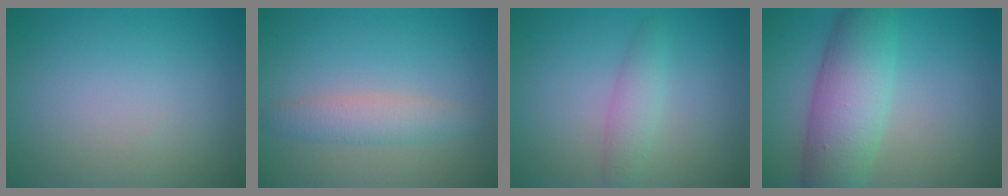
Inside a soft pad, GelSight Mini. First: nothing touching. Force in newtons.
{"total": 2.4, "press": 2.4, "slide": 0.1}
{"total": 2.0, "press": 2.0, "slide": 0.1}
{"total": 7.1, "press": 7.1, "slide": 0.1}